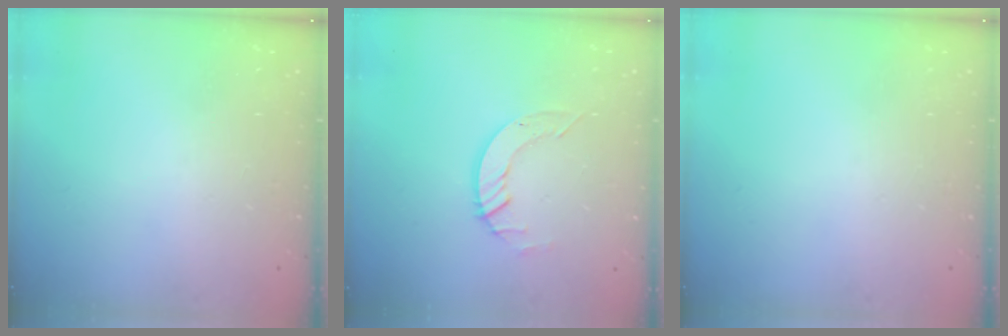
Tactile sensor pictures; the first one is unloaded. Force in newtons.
{"total": 4.8, "press": 4.8, "slide": 0.3}
{"total": 0.0}